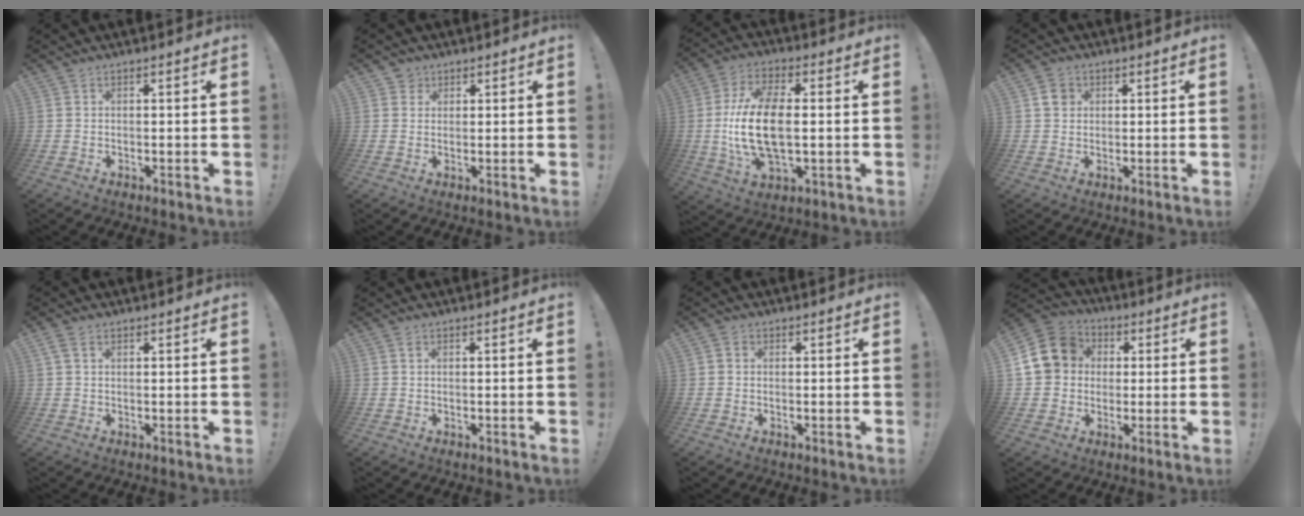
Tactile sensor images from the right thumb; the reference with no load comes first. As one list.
[{"total": 2.5, "force": [1.6, 1.9, 0.2], "torque": [-0.006, -0.002, 0.029]}, {"total": 16.9, "force": [-0.3, 8.4, 14.6], "torque": [-0.287, -0.005, -0.007]}, {"total": 3.6, "force": [1.3, 3.1, 1.3], "torque": [-0.006, -0.002, 0.022]}, {"total": 2.5, "force": [1.1, 1.5, 1.7], "torque": [-0.035, 0.004, 0.022]}, {"total": 0.7, "force": [0.3, 0.4, 0.5], "torque": [-0.013, 0.004, 0.006]}, {"total": 1.3, "force": [-0.1, 1.2, 0.4], "torque": [-0.006, 0.005, -0.003]}, {"total": 14.6, "force": [2.6, 12.8, 6.6], "torque": [-0.105, 0.007, 0.056]}]